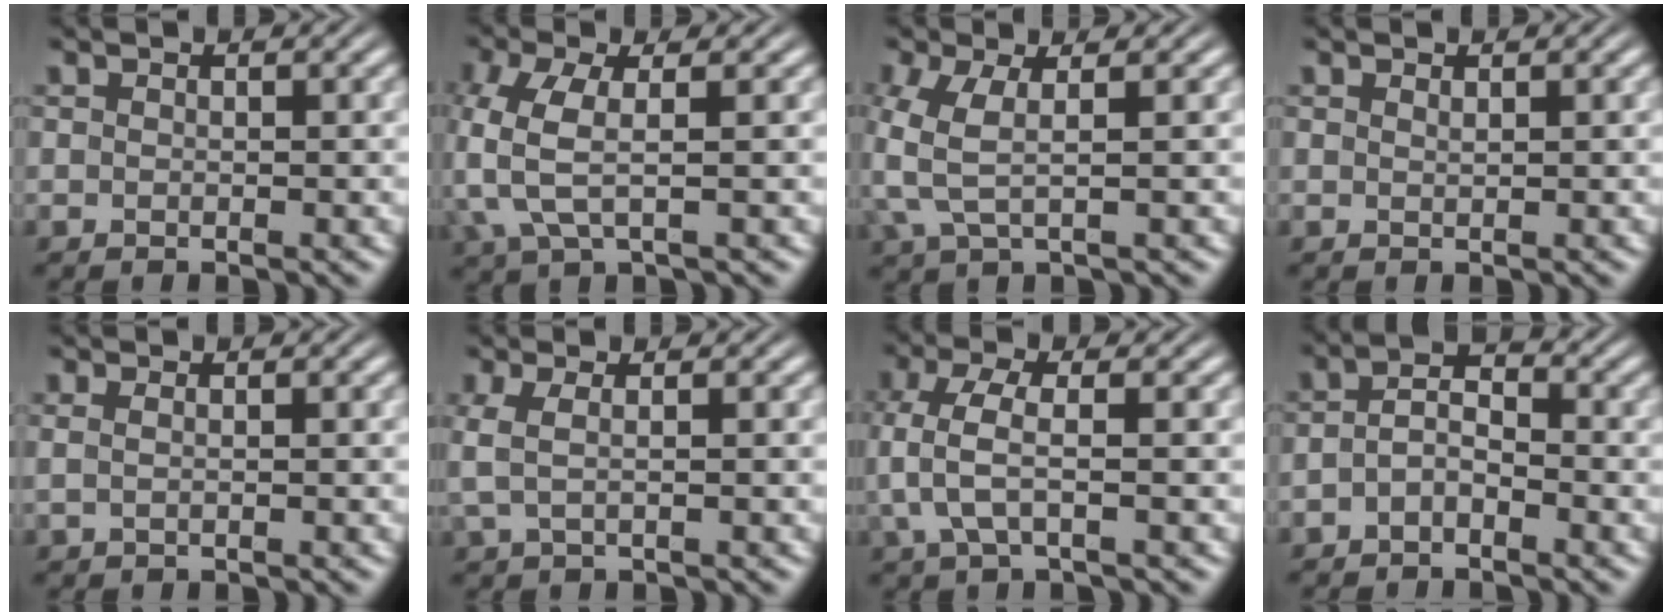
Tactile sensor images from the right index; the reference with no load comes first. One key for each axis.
{"total": 4.3, "fx": 0.2, "fy": 2.1, "fz": 3.7, "tx": -0.108, "ty": -0.017, "tz": 0.013}
{"total": 3.8, "fx": 0.2, "fy": 2.0, "fz": 3.2, "tx": -0.090, "ty": -0.015, "tz": 0.012}
{"total": 0.8, "fx": 0.4, "fy": -0.7, "fz": 0.0, "tx": 0.002, "ty": -0.007, "tz": 0.012}
{"total": 0.9, "fx": 0.4, "fy": -0.3, "fz": 0.8, "tx": -0.016, "ty": -0.002, "tz": 0.011}
{"total": 2.4, "fx": 0.5, "fy": 1.0, "fz": 2.1, "tx": -0.053, "ty": -0.001, "tz": 0.011}
{"total": 4.7, "fx": 0.2, "fy": 2.4, "fz": 4.0, "tx": -0.103, "ty": -0.008, "tz": 0.006}
{"total": 3.2, "fx": -0.9, "fy": 1.9, "fz": 2.4, "tx": -0.036, "ty": -0.003, "tz": -0.022}